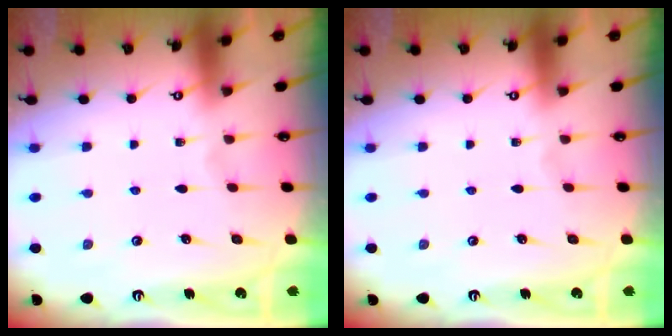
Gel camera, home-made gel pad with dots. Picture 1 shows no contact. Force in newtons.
{"total": 0.0}